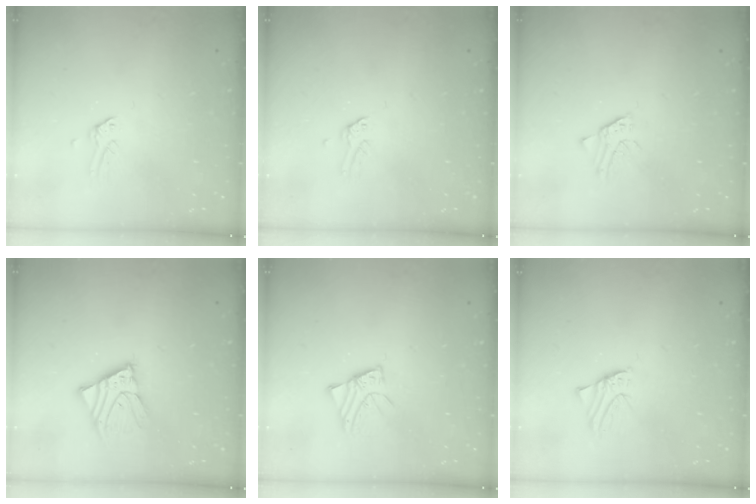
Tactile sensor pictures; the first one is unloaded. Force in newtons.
{"total": 0.0}
{"total": 1.3, "press": 1.3, "slide": 0.1}
{"total": 7.4, "press": 7.4, "slide": 0.8}
{"total": 3.2, "press": 3.2, "slide": 0.1}
{"total": 0.9, "press": 0.8, "slide": 0.2}